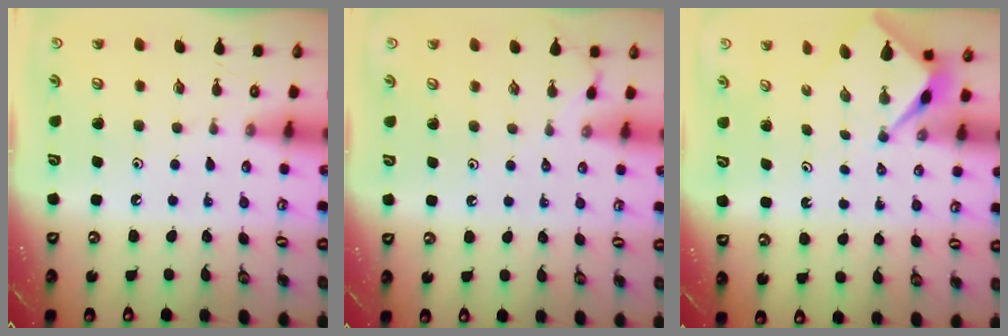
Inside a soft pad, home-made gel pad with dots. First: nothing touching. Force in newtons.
{"total": 2.4, "press": 2.4, "slide": 0.3}
{"total": 2.7, "press": 2.7, "slide": 0.1}